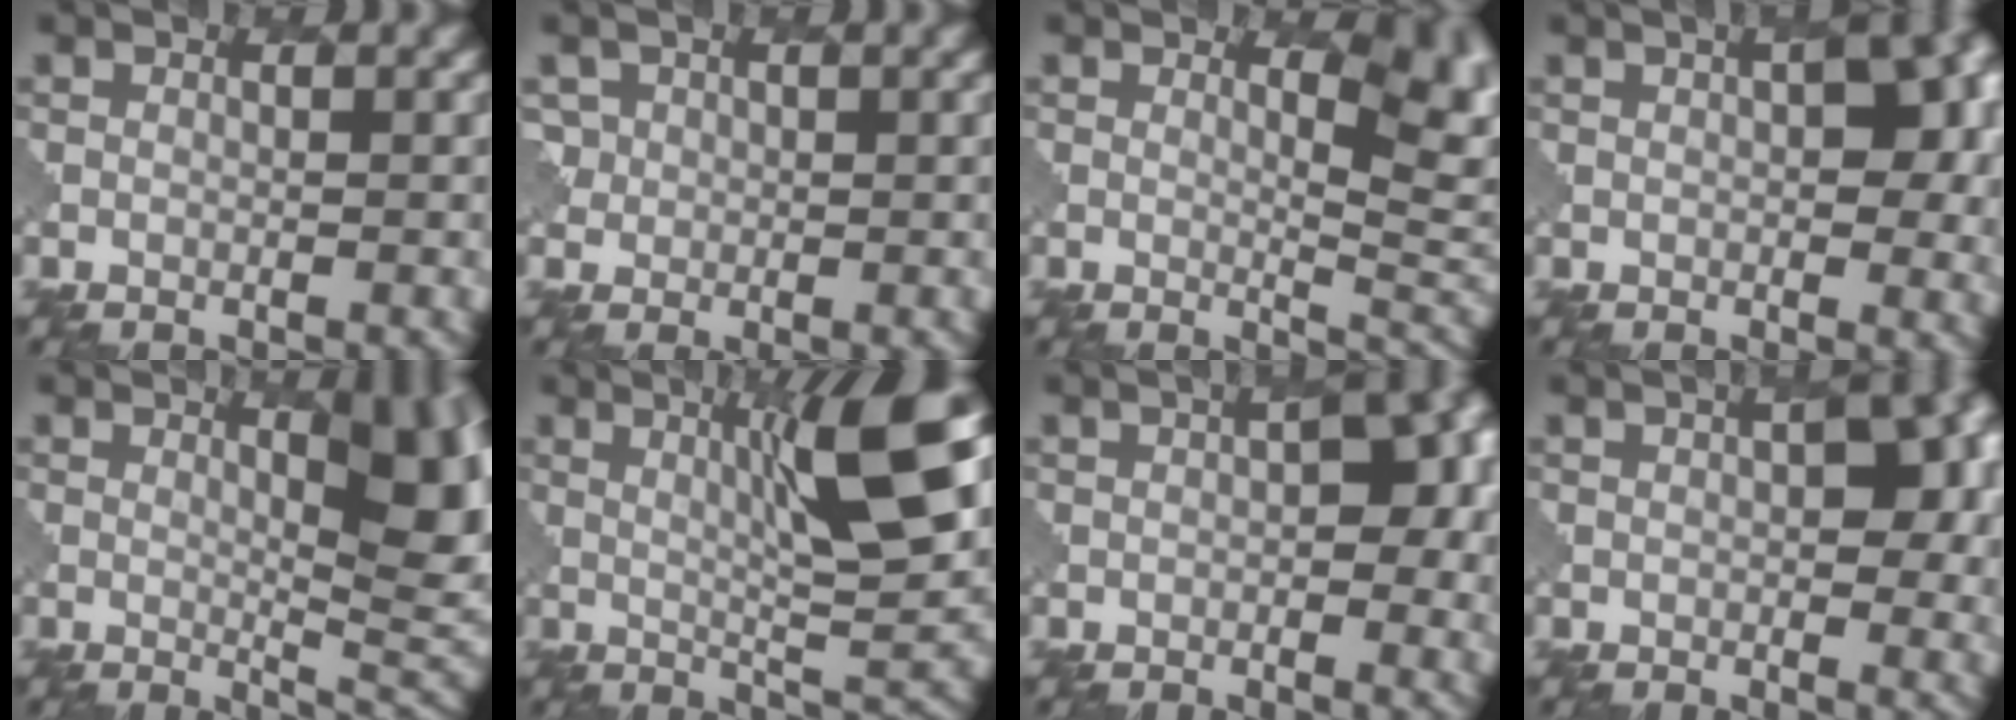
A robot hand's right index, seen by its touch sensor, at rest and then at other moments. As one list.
[{"total": 2.4, "force": [1.0, 2.1, 0.3], "torque": [-0.009, 0.008, 0.010]}, {"total": 6.0, "force": [2.2, 2.9, 4.7], "torque": [-0.049, -0.004, 0.027]}, {"total": 6.5, "force": [1.0, 3.0, 5.6], "torque": [-0.053, 0.008, 0.008]}, {"total": 9.8, "force": [2.6, 3.6, 8.8], "torque": [-0.079, 0.010, 0.030]}, {"total": 8.5, "force": [3.2, 1.1, 7.8], "torque": [-0.116, -0.005, 0.052]}, {"total": 6.4, "force": [0.2, 3.2, 5.5], "torque": [-0.054, 0.005, -0.002]}, {"total": 6.4, "force": [0.9, 3.0, 5.5], "torque": [-0.055, 0.007, 0.008]}]